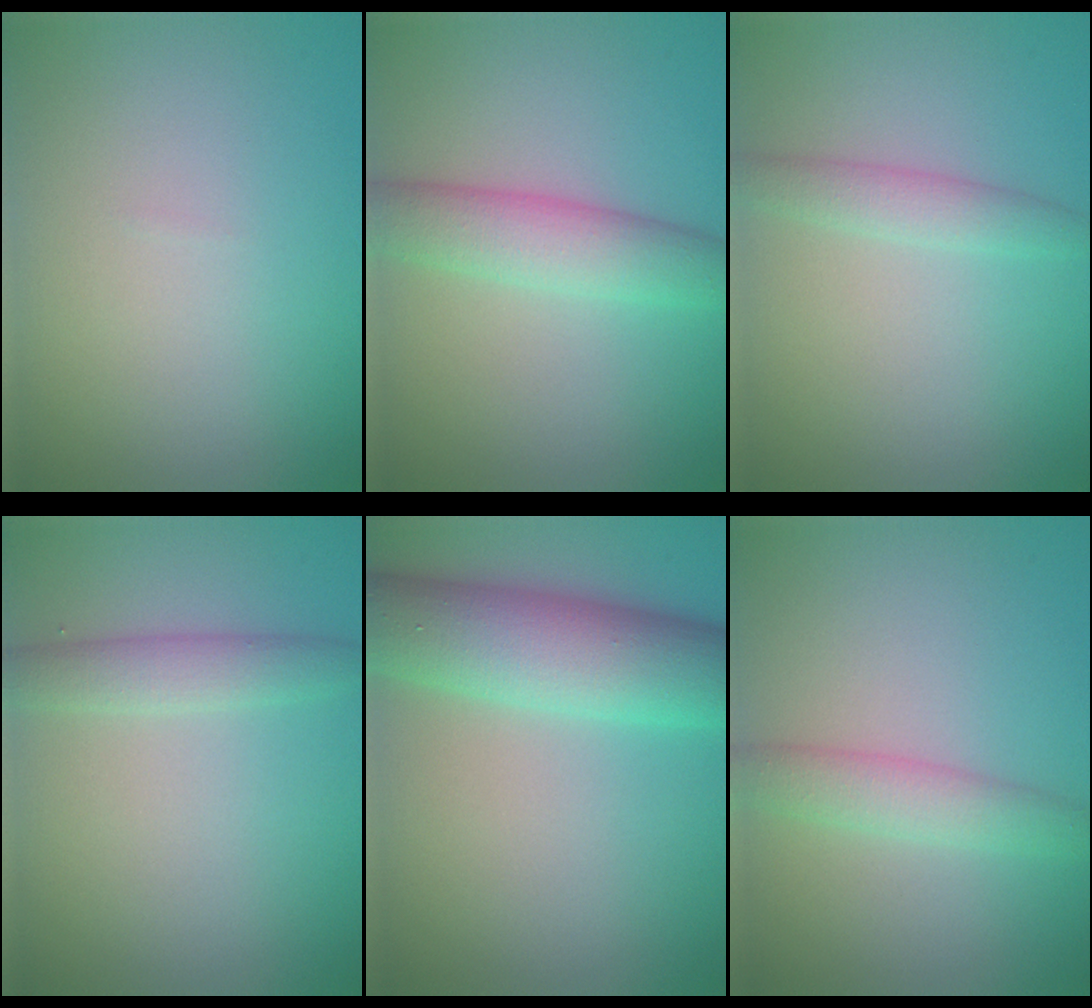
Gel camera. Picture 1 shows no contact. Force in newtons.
{"total": 4.4, "press": 4.4, "slide": 0.2}
{"total": 2.1, "press": 2.1, "slide": 0.1}
{"total": 2.4, "press": 2.4, "slide": 0.1}
{"total": 8.8, "press": 8.8, "slide": 0.2}
{"total": 2.7, "press": 2.7, "slide": 0.0}